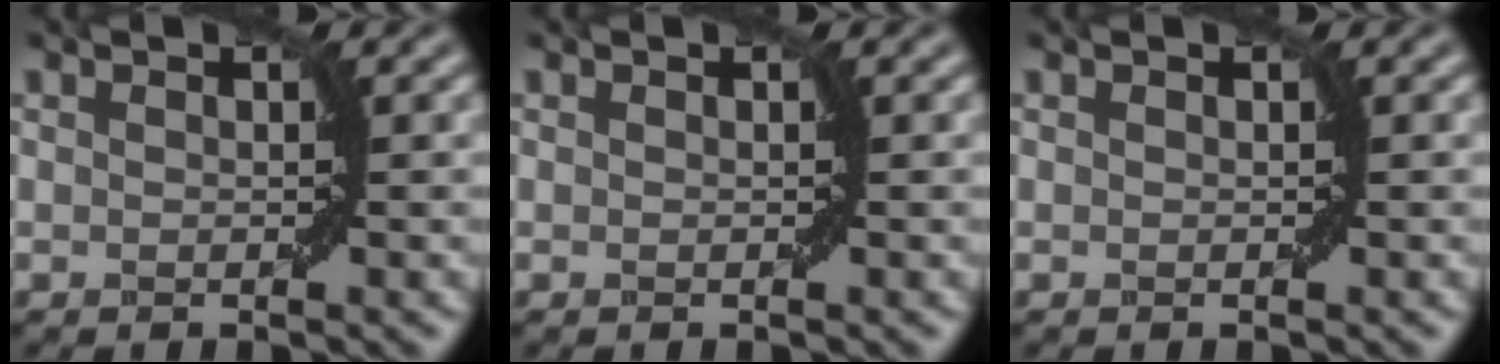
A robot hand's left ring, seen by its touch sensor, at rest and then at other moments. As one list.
[{"total": 0.0}, {"total": 0.0}]